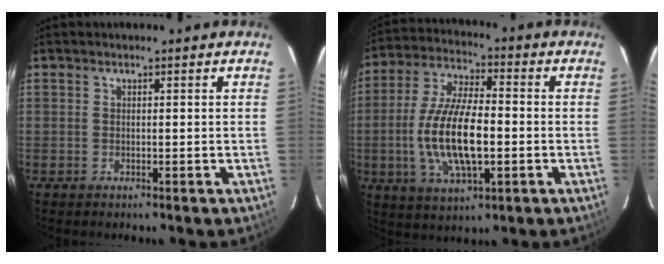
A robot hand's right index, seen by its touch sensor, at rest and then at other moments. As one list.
[{"total": 15.4, "force": [-2.7, 5.7, 14.1], "torque": [-0.288, -0.004, -0.047]}]